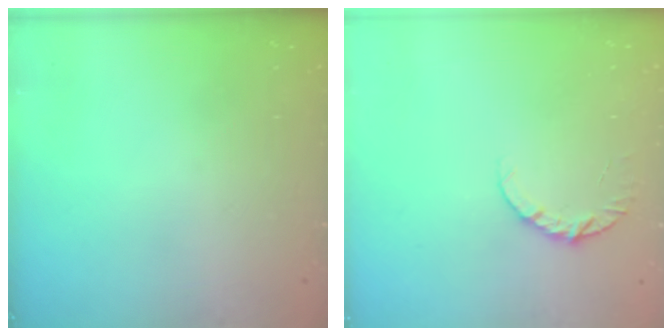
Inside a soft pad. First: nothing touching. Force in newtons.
{"total": 6.3, "press": 6.3, "slide": 0.6}